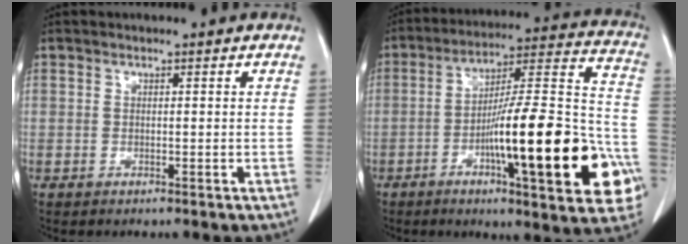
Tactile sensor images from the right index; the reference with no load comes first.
{"total": 25.8, "force": [-8.1, 4.0, 24.1], "torque": [-0.289, 0.013, -0.109]}